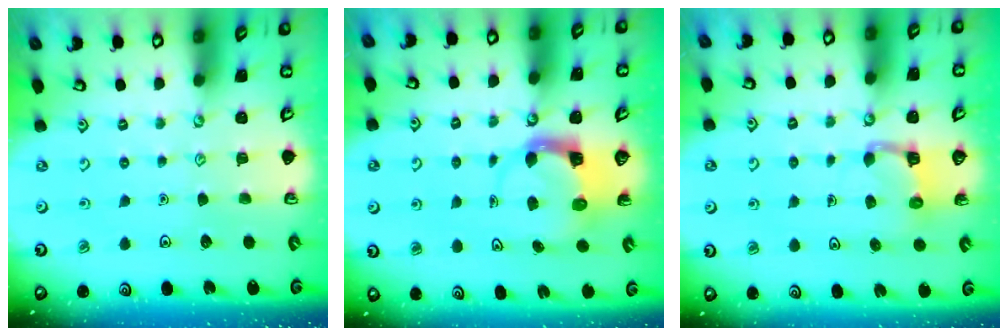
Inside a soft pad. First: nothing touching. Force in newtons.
{"total": 3.7, "press": 3.7, "slide": 0.6}
{"total": 4.6, "press": 4.6, "slide": 0.3}